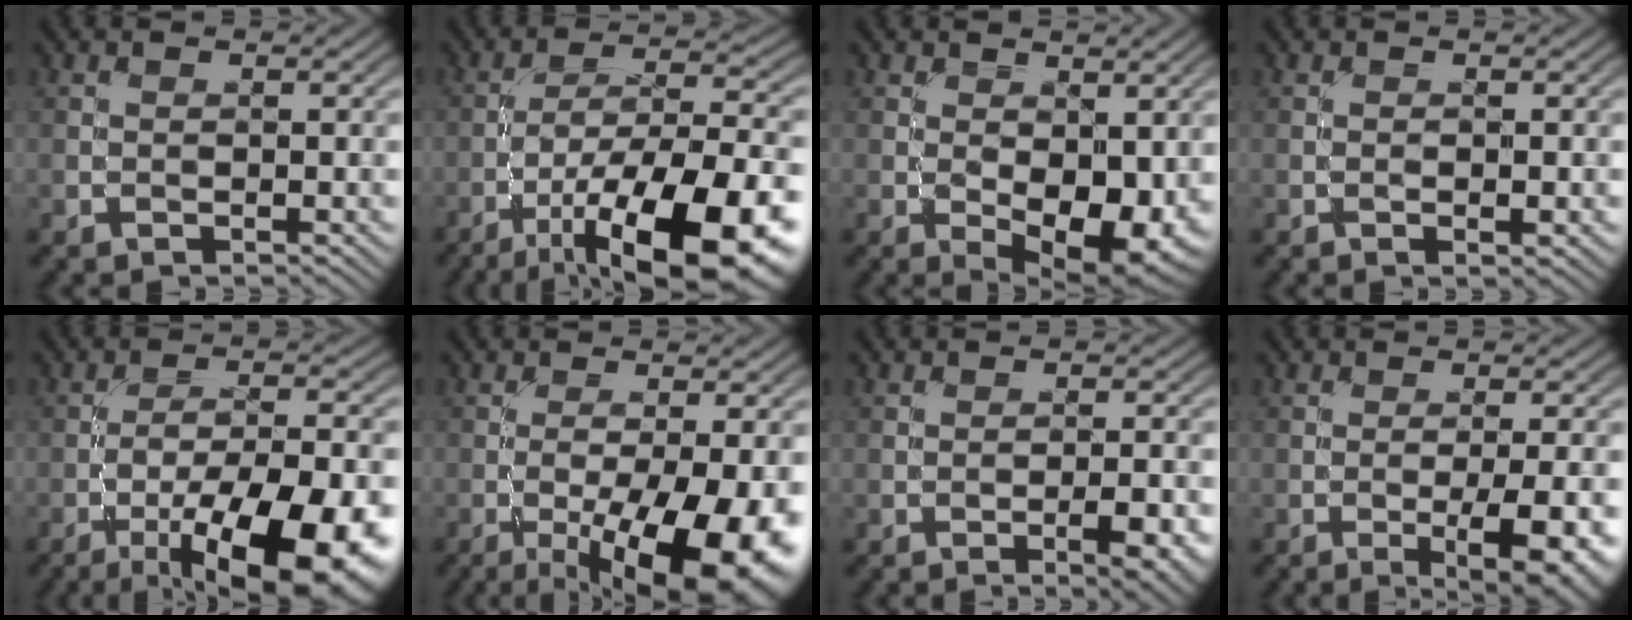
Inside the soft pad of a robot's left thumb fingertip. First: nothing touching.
{"total": 17.9, "force": [-9.4, 6.0, 14.1], "torque": [-0.218, -0.012, -0.148]}
{"total": 7.8, "force": [-1.3, 4.1, 6.5], "torque": [-0.104, -0.019, -0.013]}
{"total": 1.3, "force": [-0.3, 0.4, 1.2], "torque": [-0.019, 0.001, -0.006]}
{"total": 16.3, "force": [-8.7, 5.2, 12.8], "torque": [-0.189, -0.014, -0.129]}
{"total": 14.2, "force": [-5.9, 4.3, 12.1], "torque": [-0.182, -0.018, -0.079]}
{"total": 5.2, "force": [-2.4, 1.4, 4.4], "torque": [-0.068, 0.008, -0.026]}
{"total": 7.9, "force": [-3.1, 2.1, 6.9], "torque": [-0.096, -0.001, -0.031]}